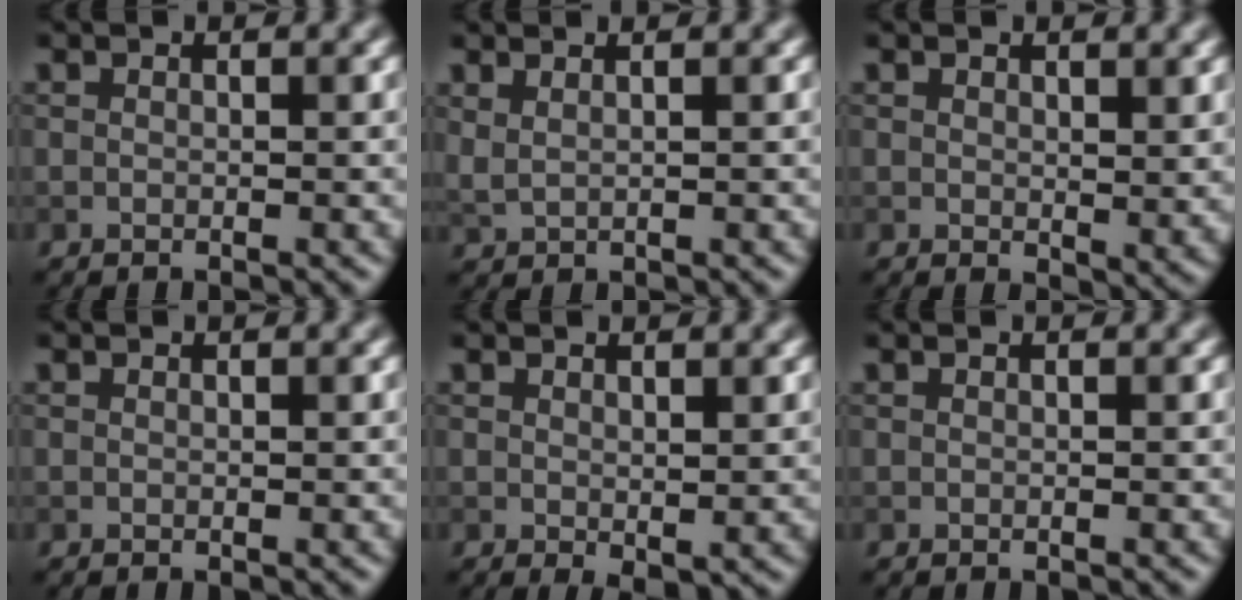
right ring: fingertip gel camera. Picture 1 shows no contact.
{"total": 1.7, "force": [1.2, 0.7, 1.0], "torque": [-0.016, -0.002, 0.020]}
{"total": 2.0, "force": [1.0, 1.0, 1.4], "torque": [-0.018, -0.009, 0.022]}
{"total": 0.0}
{"total": 1.4, "force": [0.4, 0.7, 1.2], "torque": [-0.017, -0.006, 0.013]}
{"total": 0.0}